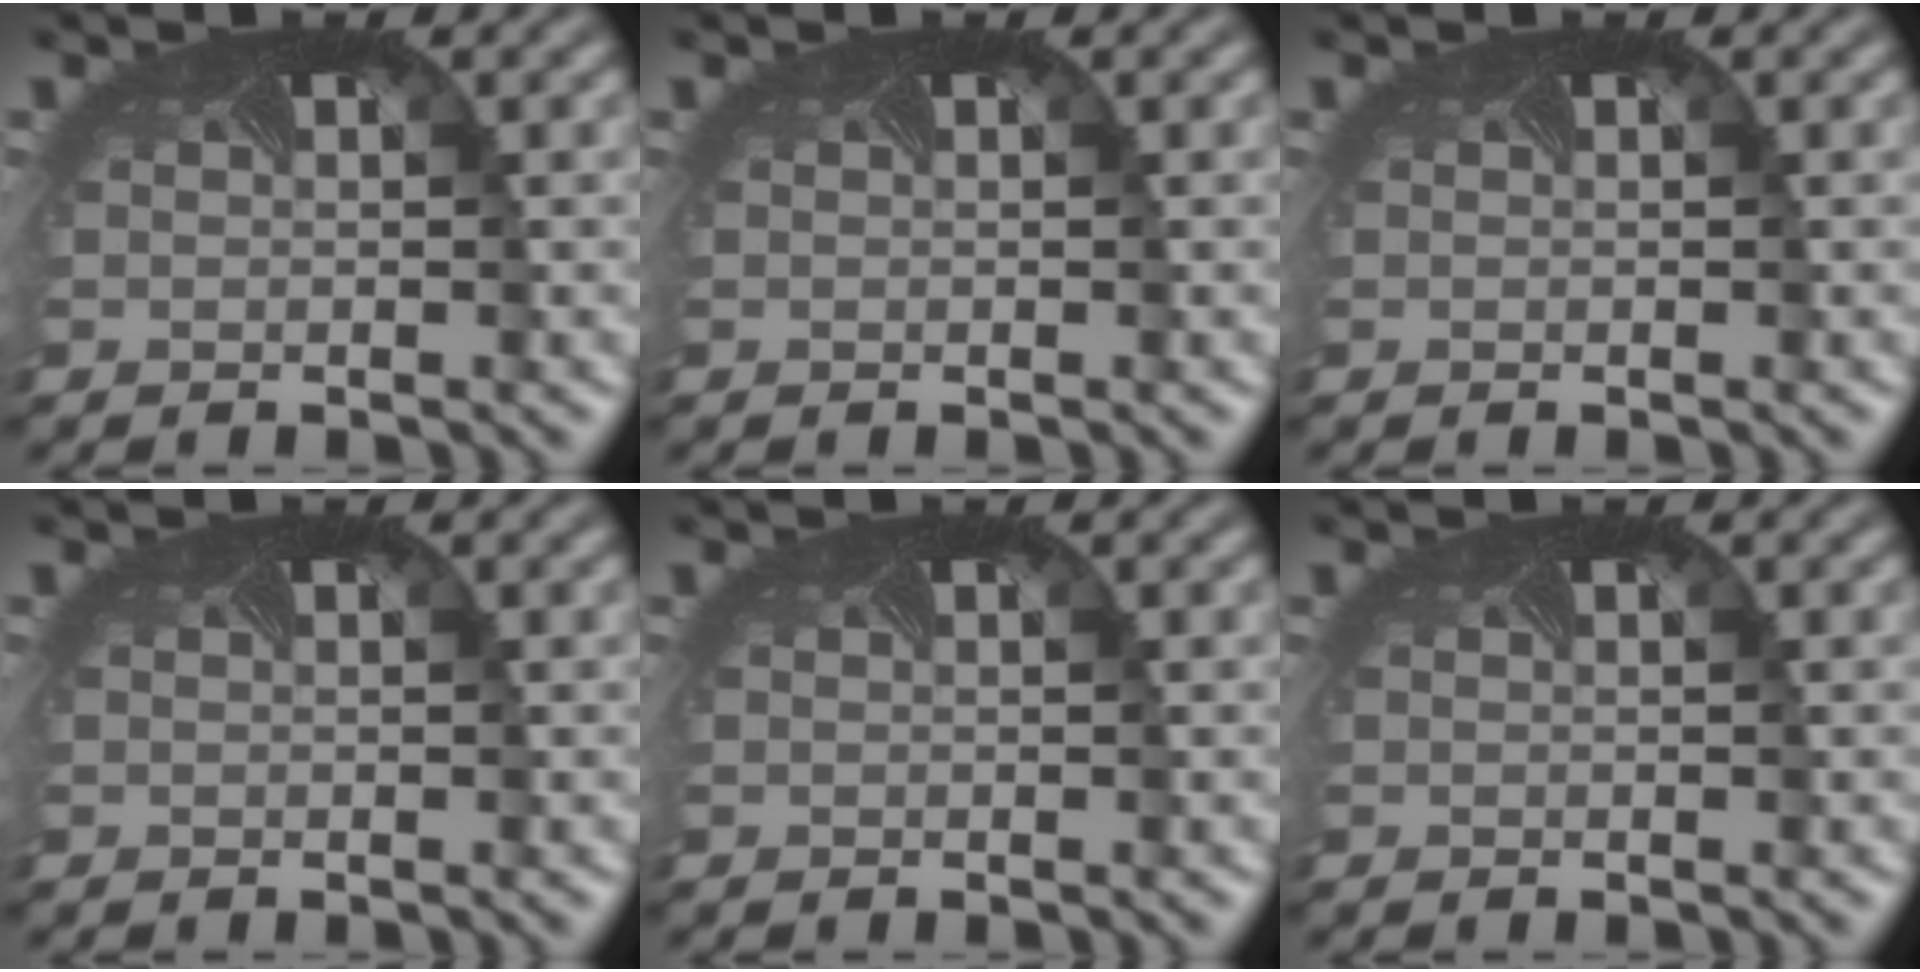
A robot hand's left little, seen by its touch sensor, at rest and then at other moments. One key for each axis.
{"total": 0.0}
{"total": 0.0}
{"total": 0.0}
{"total": 0.0}
{"total": 0.0}